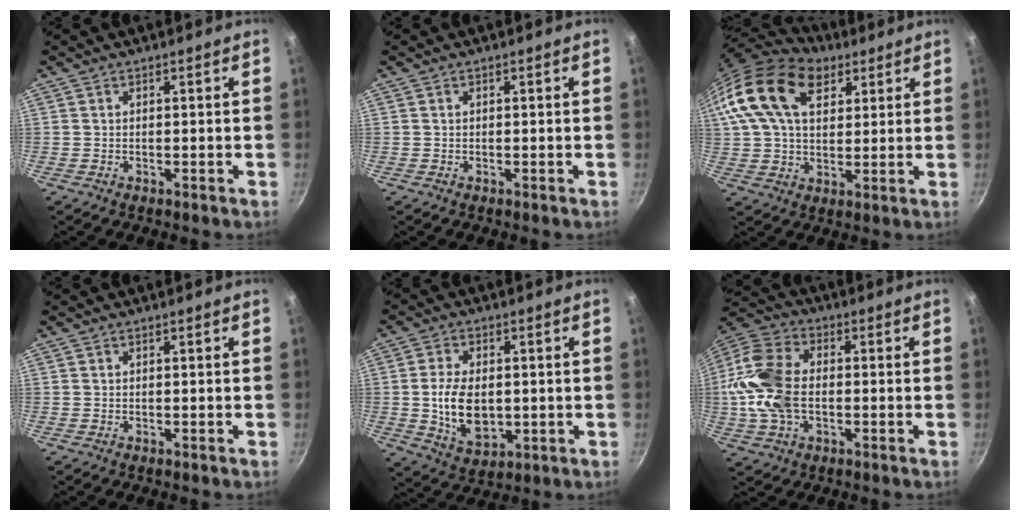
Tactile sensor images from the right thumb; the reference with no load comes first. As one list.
[{"total": 0.0}, {"total": 18.3, "force": [8.7, 11.0, 11.8], "torque": [-0.201, -0.009, 0.150]}, {"total": 0.0}, {"total": 10.9, "force": [-0.2, 6.7, 8.5], "torque": [-0.143, -0.010, 0.004]}, {"total": 15.2, "force": [-1.0, 10.0, 11.4], "torque": [-0.221, 0.025, -0.033]}]